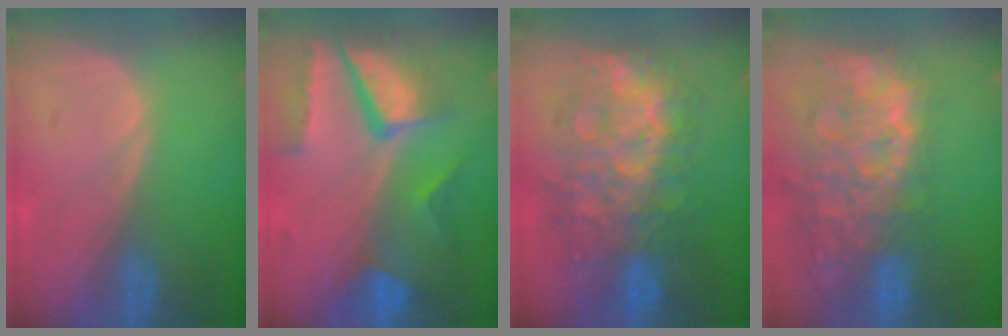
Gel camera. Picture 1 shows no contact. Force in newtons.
{"total": 10.4, "press": 8.8, "slide": 5.6}
{"total": 12.4, "press": 12.3, "slide": 1.2}
{"total": 14.6, "press": 11.8, "slide": 8.5}